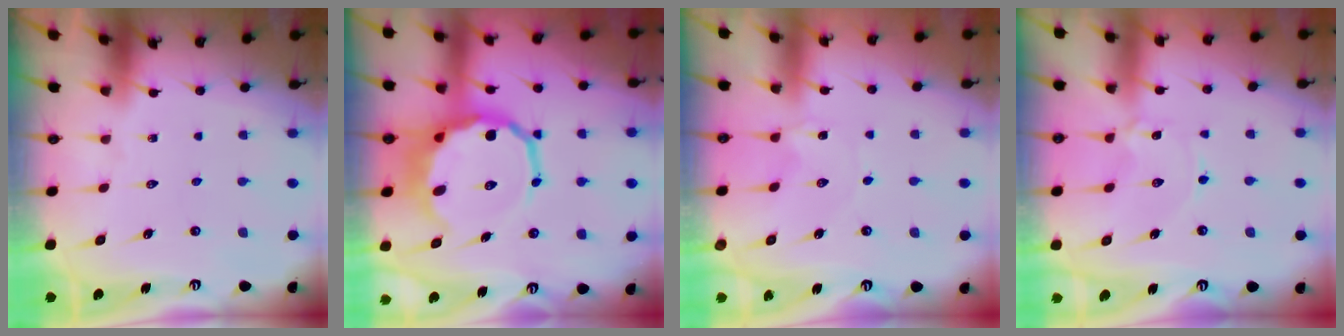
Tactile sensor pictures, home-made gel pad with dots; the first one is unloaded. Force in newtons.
{"total": 12.7, "press": 12.1, "slide": 3.6}
{"total": 1.0, "press": 1.0, "slide": 0.2}
{"total": 1.1, "press": 1.1, "slide": 0.2}